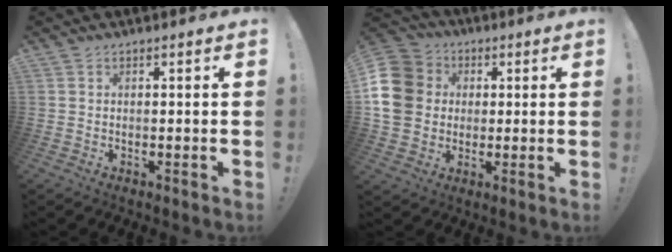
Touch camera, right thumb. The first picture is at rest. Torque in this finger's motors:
{"motor_torque": [0.00, 0.76, 0.16, 0.10, 0.35]}